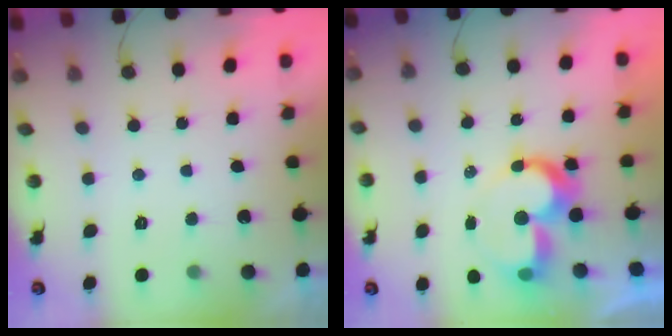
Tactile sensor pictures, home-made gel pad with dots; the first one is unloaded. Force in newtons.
{"total": 9.6, "press": 9.6, "slide": 0.6}